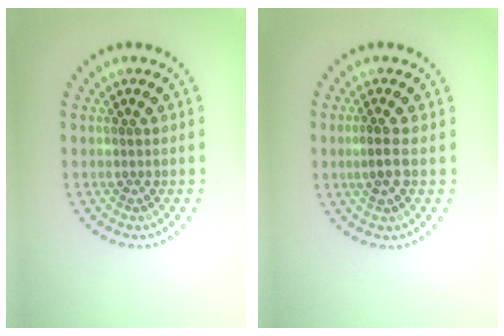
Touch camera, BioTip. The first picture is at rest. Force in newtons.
{"total": 1.9, "press": 1.8, "slide": 0.8}